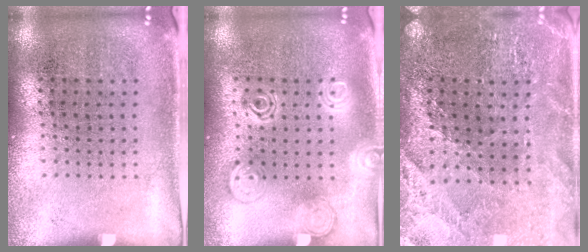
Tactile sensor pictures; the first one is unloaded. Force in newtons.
{"total": 2.6, "press": 2.5, "slide": 0.3}
{"total": 2.7, "press": 2.6, "slide": 0.4}